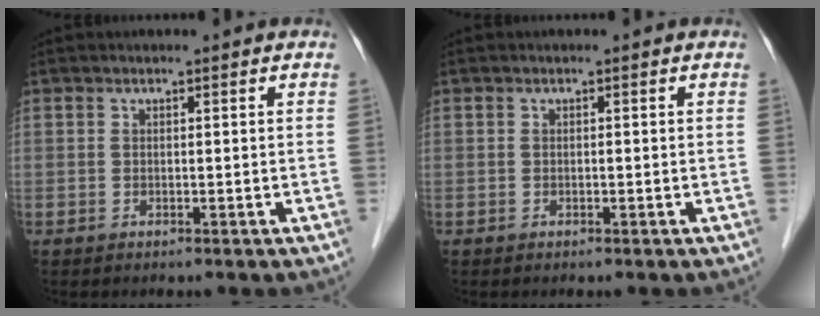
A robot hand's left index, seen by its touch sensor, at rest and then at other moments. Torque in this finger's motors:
{"motor_torque": [-0.13, -0.06, 0.00, 0.00]}